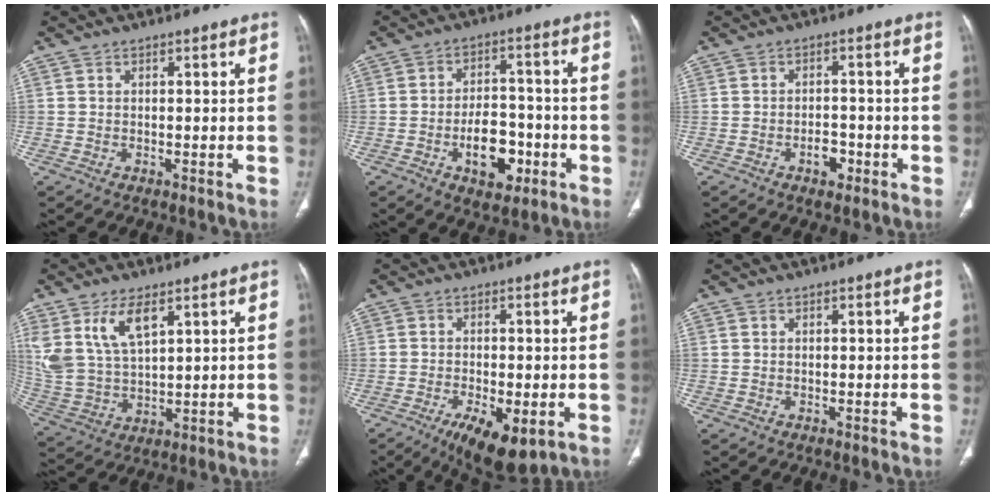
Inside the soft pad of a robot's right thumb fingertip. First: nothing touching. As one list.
[{"total": 10.4, "force": [-3.8, 6.1, 7.4], "torque": [-0.087, 0.027, -0.054]}, {"total": 3.8, "force": [-1.8, 2.3, 2.4], "torque": [-0.024, 0.014, -0.025]}, {"total": 11.8, "force": [6.1, 5.7, 8.4], "torque": [-0.173, -0.021, 0.136]}, {"total": 10.9, "force": [-4.8, 4.4, 8.8], "torque": [-0.133, -0.005, -0.069]}, {"total": 0.0}]